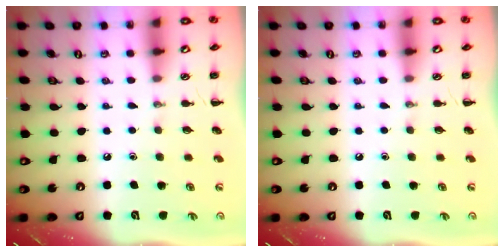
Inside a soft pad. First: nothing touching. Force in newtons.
{"total": 0.0}